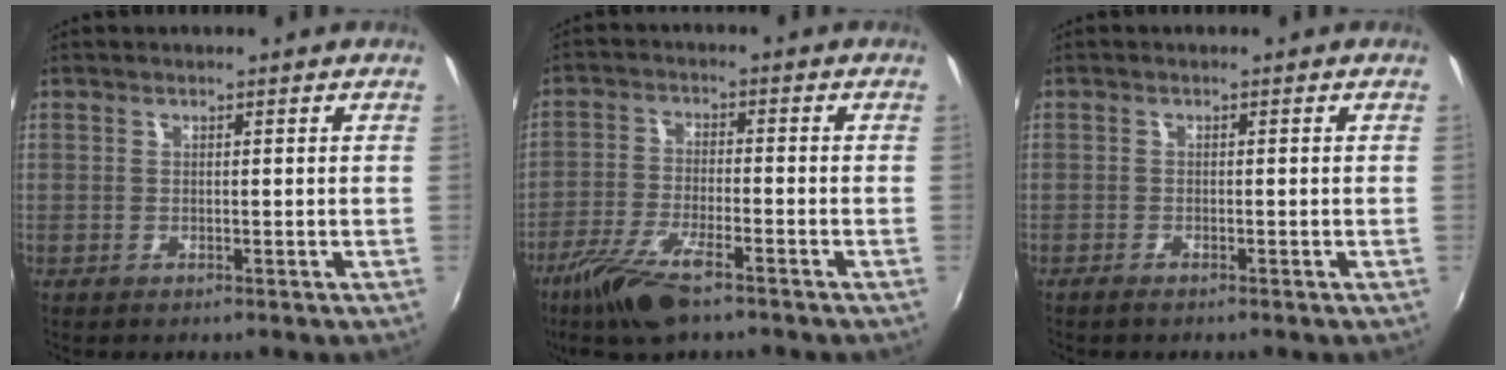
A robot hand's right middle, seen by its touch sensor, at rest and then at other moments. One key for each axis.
{"total": 11.0, "fx": -7.4, "fy": 2.8, "fz": 7.6, "tx": -0.173, "ty": -0.027, "tz": -0.145}
{"total": 1.3, "fx": -1.1, "fy": 0.2, "fz": 0.7, "tx": -0.017, "ty": -0.004, "tz": -0.023}